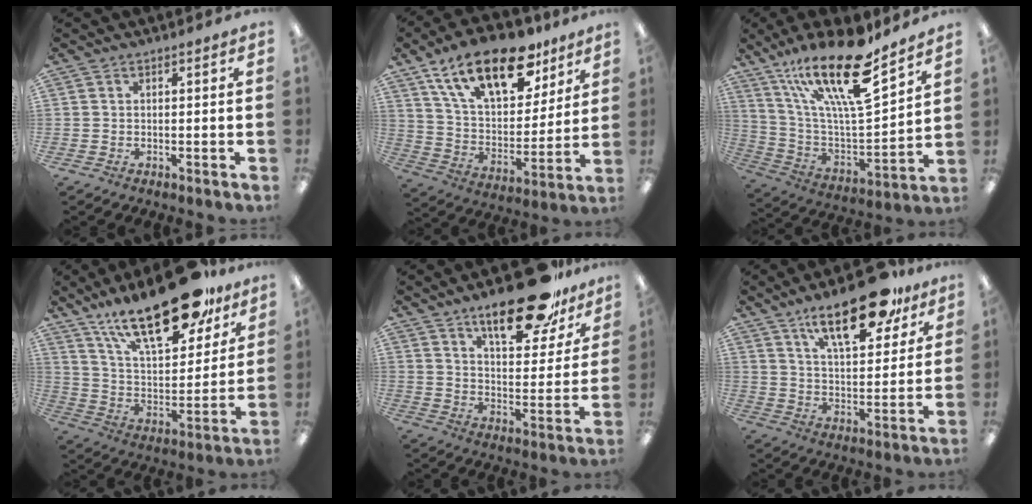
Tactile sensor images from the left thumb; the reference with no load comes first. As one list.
[{"total": 21.6, "force": [13.9, 10.2, 13.1], "torque": [-0.226, -0.066, 0.244]}, {"total": 23.5, "force": [16.0, 6.7, 15.9], "torque": [-0.301, -0.103, 0.268]}, {"total": 25.5, "force": [17.8, 9.7, 15.5], "torque": [-0.250, -0.098, 0.301]}, {"total": 19.3, "force": [14.0, 7.2, 11.2], "torque": [-0.159, -0.078, 0.229]}, {"total": 18.3, "force": [11.9, 7.3, 11.8], "torque": [-0.174, -0.052, 0.192]}]